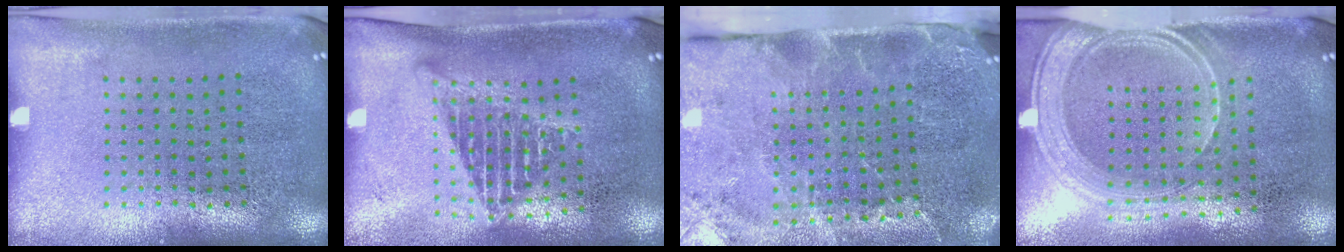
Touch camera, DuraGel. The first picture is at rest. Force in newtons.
{"total": 1.4, "press": 1.2, "slide": 0.8}
{"total": 3.9, "press": 3.2, "slide": 2.3}
{"total": 2.1, "press": 1.7, "slide": 1.2}